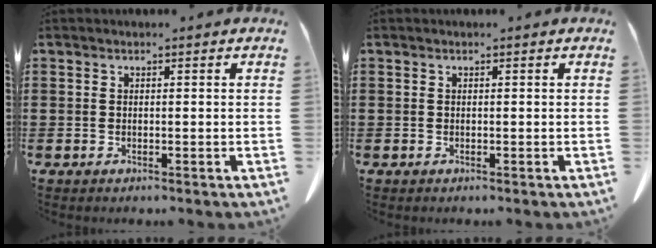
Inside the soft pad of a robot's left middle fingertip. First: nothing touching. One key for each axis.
{"total": 0.0}